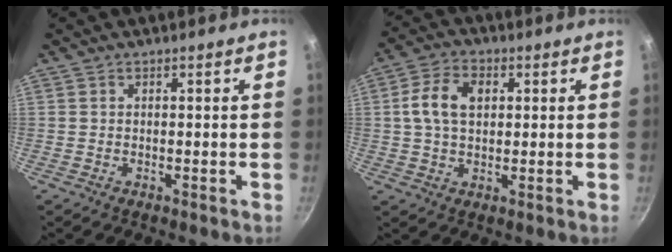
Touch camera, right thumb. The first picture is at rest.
{"total": 8.3, "force": [1.6, 5.5, 6.0], "torque": [-0.102, 0.013, 0.022]}